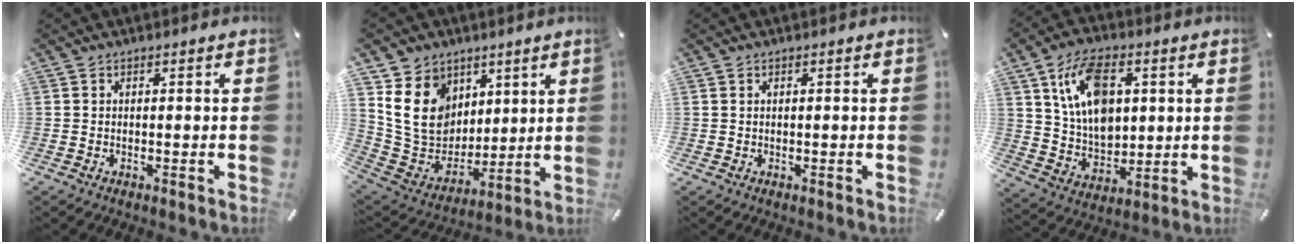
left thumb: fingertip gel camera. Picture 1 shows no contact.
{"total": 15.9, "force": [5.1, 13.6, 6.6], "torque": [-0.129, -0.021, 0.106]}
{"total": 0.0}
{"total": 13.8, "force": [4.5, 9.7, 8.7], "torque": [-0.163, 0.000, 0.084]}